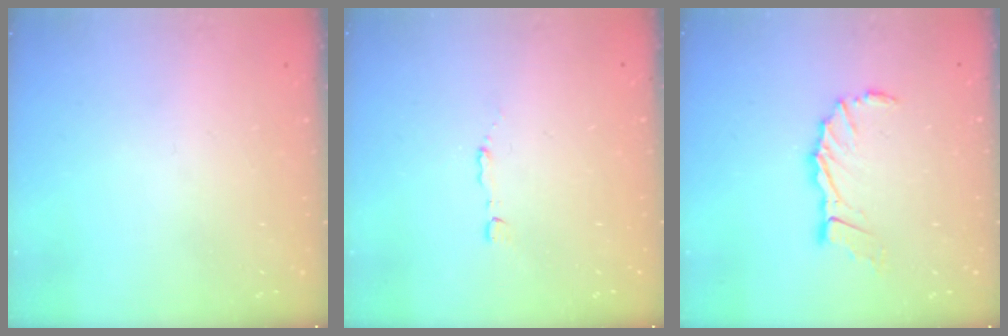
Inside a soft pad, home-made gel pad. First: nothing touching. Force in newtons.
{"total": 1.1, "press": 1.1, "slide": 0.1}
{"total": 9.8, "press": 9.6, "slide": 1.7}